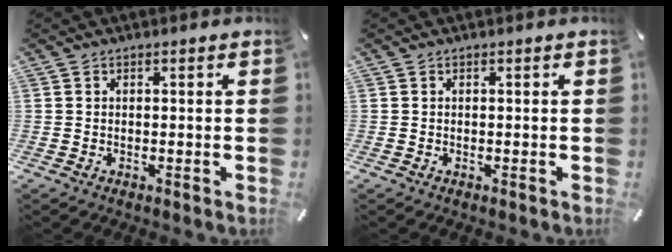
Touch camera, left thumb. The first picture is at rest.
{"total": 0.0}